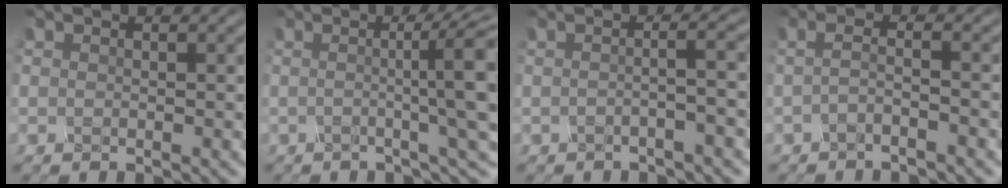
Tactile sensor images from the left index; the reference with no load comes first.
{"total": 9.3, "force": [0.6, 2.0, 9.1], "torque": [-0.089, 0.016, 0.001]}
{"total": 4.1, "force": [-0.3, 1.5, 3.8], "torque": [-0.020, 0.015, -0.031]}
{"total": 1.8, "force": [-1.1, 0.3, 1.5], "torque": [-0.026, -0.008, -0.032]}